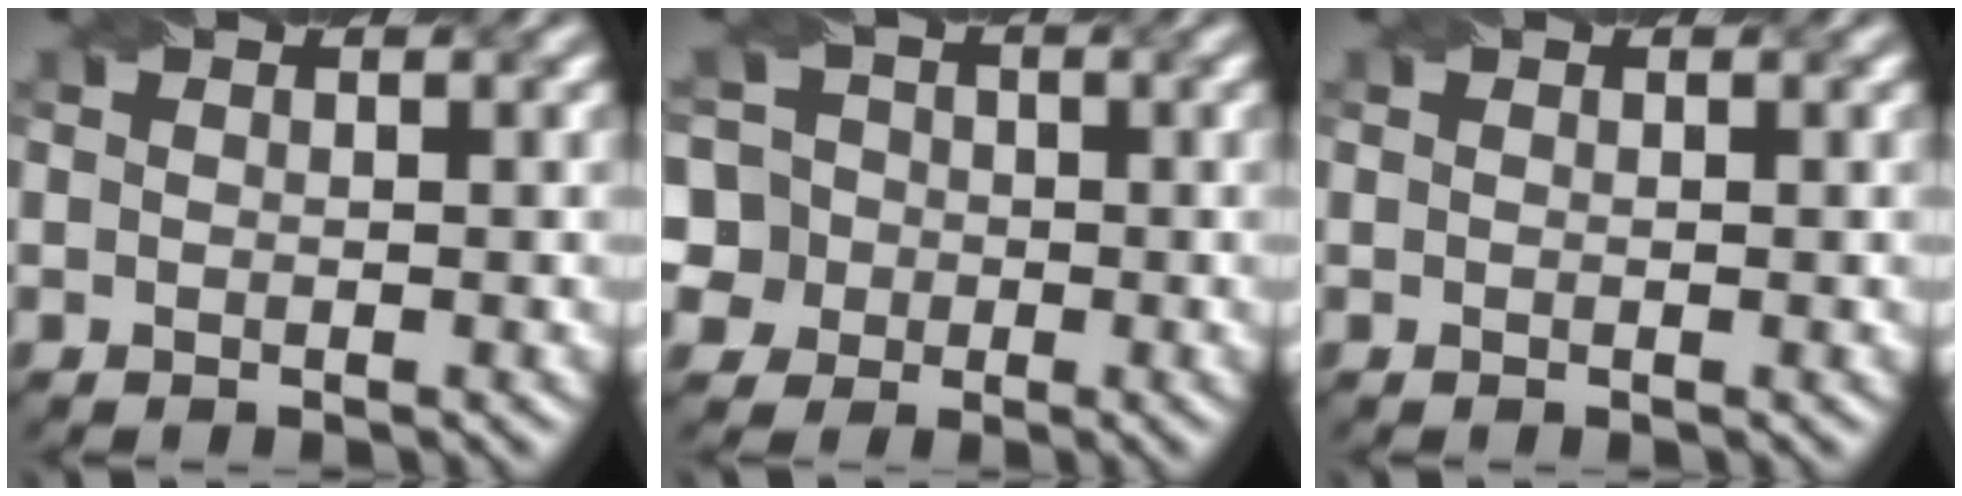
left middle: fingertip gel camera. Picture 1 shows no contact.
{"total": 8.5, "force": [-1.2, 8.0, 2.4], "torque": [-0.055, 0.022, -0.048]}
{"total": 0.0}